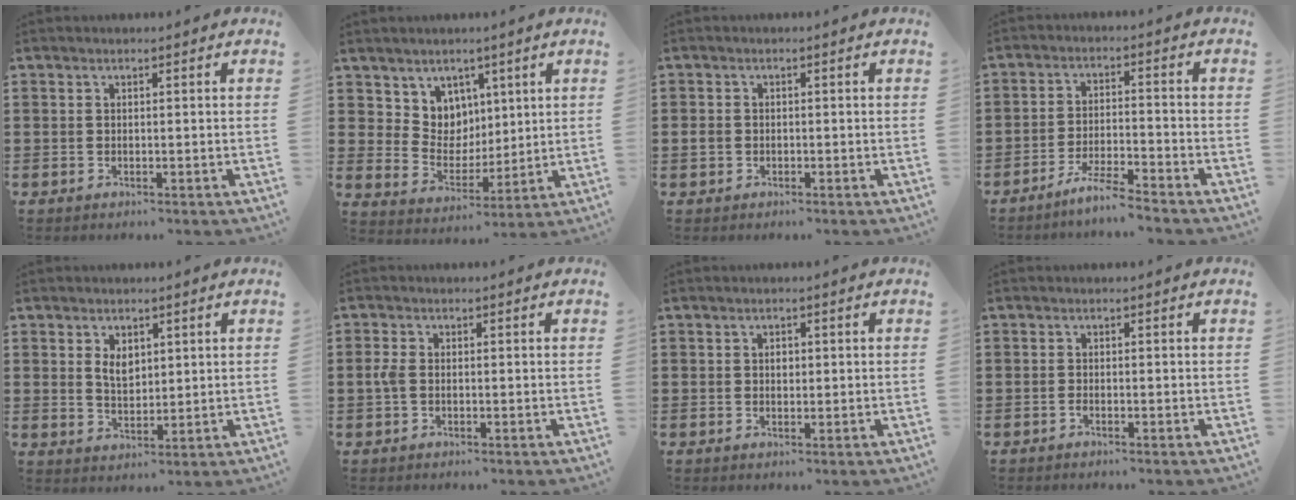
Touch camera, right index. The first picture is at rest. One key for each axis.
{"total": 6.5, "fx": 4.1, "fy": 5.0, "fz": -0.3, "tx": -0.037, "ty": -0.019, "tz": 0.081}
{"total": 1.6, "fx": -0.6, "fy": 1.2, "fz": 0.8, "tx": -0.027, "ty": -0.002, "tz": -0.014}
{"total": 5.0, "fx": -4.6, "fy": -0.3, "fz": 1.9, "tx": -0.048, "ty": -0.009, "tz": -0.091}
{"total": 3.6, "fx": 1.6, "fy": 2.3, "fz": 2.2, "tx": -0.043, "ty": 0.005, "tz": 0.026}
{"total": 2.1, "fx": -0.3, "fy": 1.3, "fz": 1.6, "tx": -0.049, "ty": -0.001, "tz": -0.011}
{"total": 1.0, "fx": 0.3, "fy": 0.7, "fz": 0.7, "tx": -0.015, "ty": 0.004, "tz": 0.004}
{"total": 0.7, "fx": -0.6, "fy": -0.1, "fz": 0.4, "tx": -0.010, "ty": -0.005, "tz": -0.011}